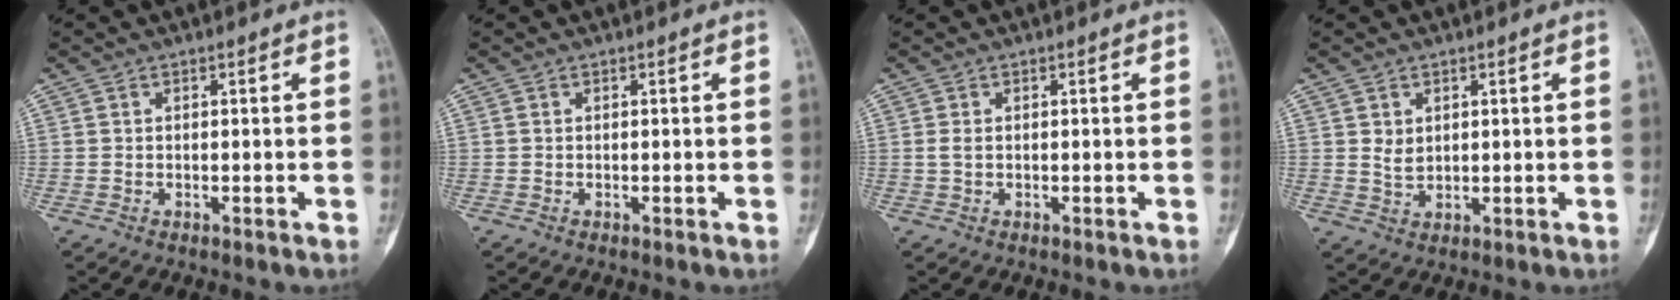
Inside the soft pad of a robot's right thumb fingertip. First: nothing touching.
{"total": 0.0}
{"total": 1.0, "force": [0.1, 0.6, 0.8], "torque": [-0.021, 0.000, 0.001]}
{"total": 2.7, "force": [0.9, 2.0, 1.5], "torque": [-0.015, -0.008, 0.021]}